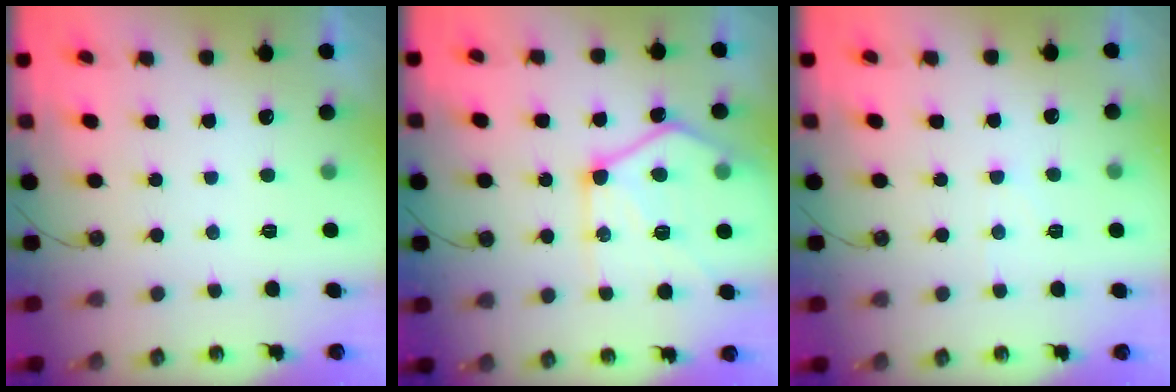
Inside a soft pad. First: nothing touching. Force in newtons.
{"total": 18.9, "press": 18.8, "slide": 1.7}
{"total": 2.9, "press": 2.9, "slide": 0.5}